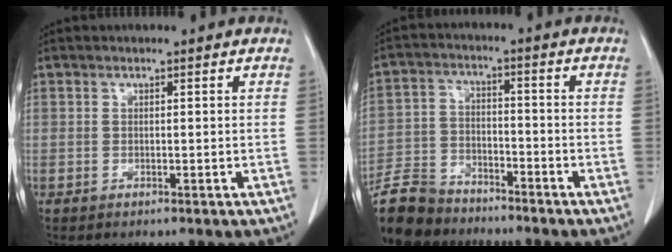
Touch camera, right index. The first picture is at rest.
{"total": 11.5, "force": [-10.2, 4.5, 2.9], "torque": [-0.070, -0.001, -0.190]}